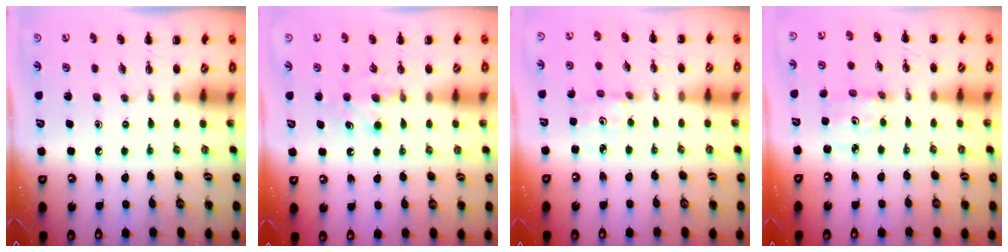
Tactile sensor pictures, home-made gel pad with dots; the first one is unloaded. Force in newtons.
{"total": 7.5, "press": 7.3, "slide": 1.7}
{"total": 2.8, "press": 2.7, "slide": 0.8}
{"total": 2.6, "press": 2.6, "slide": 0.3}